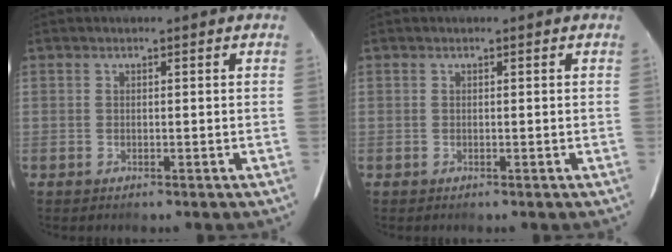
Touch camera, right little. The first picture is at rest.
{"total": 0.0}